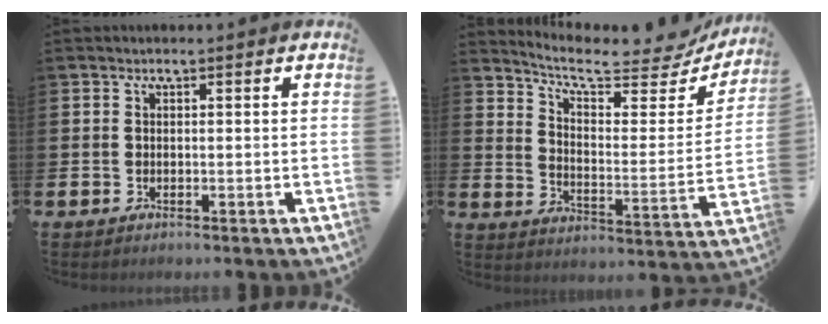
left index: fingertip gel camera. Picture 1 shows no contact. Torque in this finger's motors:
{"motor_torque": [0.92, -1.22, 0.35, 0.10]}